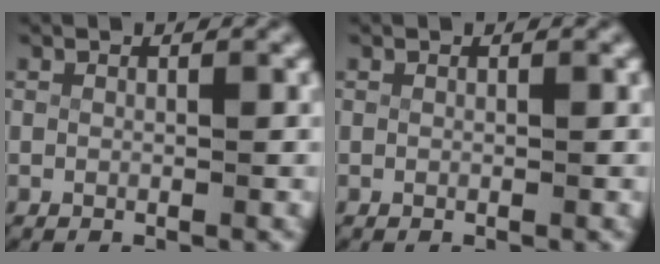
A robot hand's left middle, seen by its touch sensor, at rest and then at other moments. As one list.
[{"total": 0.0}]